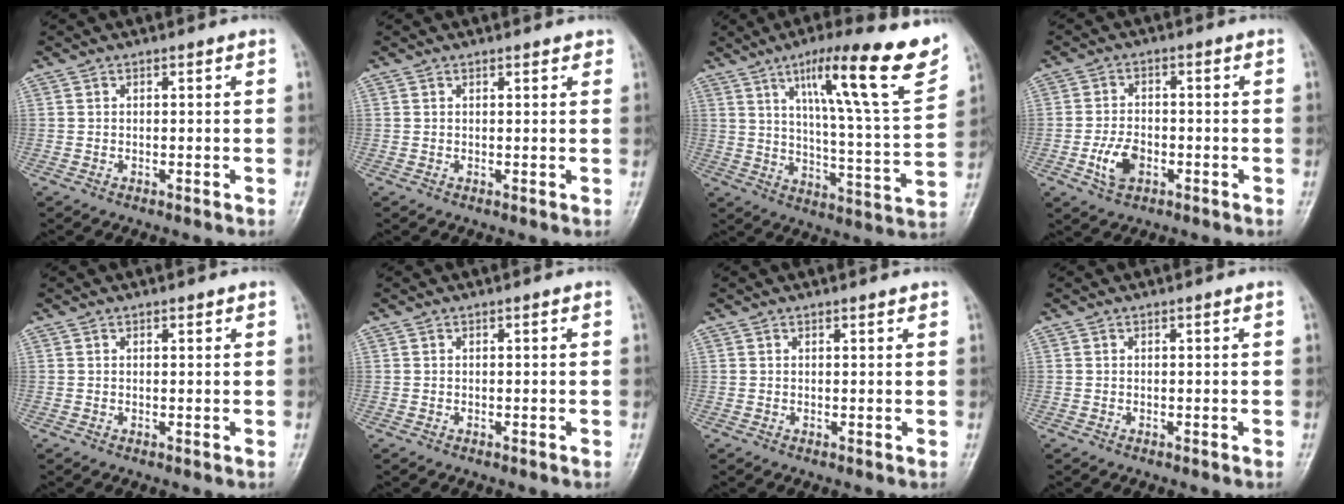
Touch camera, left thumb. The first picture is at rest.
{"total": 1.2, "force": [0.9, 0.6, 0.4], "torque": [0.001, -0.003, 0.007]}
{"total": 21.5, "force": [12.3, 2.7, 17.5], "torque": [-0.232, -0.047, 0.186]}
{"total": 5.7, "force": [-2.0, 3.7, 3.9], "torque": [-0.070, 0.008, -0.039]}
{"total": 0.7, "force": [0.5, 0.4, 0.4], "torque": [-0.002, -0.002, 0.004]}
{"total": 0.0}
{"total": 0.8, "force": [0.6, 0.3, 0.3], "torque": [-0.006, -0.004, 0.007]}
{"total": 0.0}